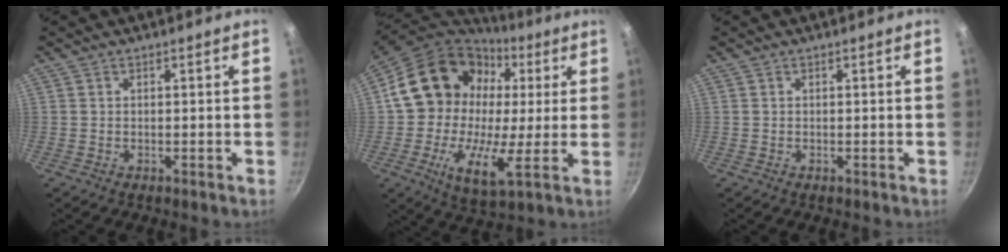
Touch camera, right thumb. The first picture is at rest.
{"total": 23.1, "force": [3.9, 16.0, 16.2], "torque": [-0.253, 0.014, 0.047]}
{"total": 0.0}